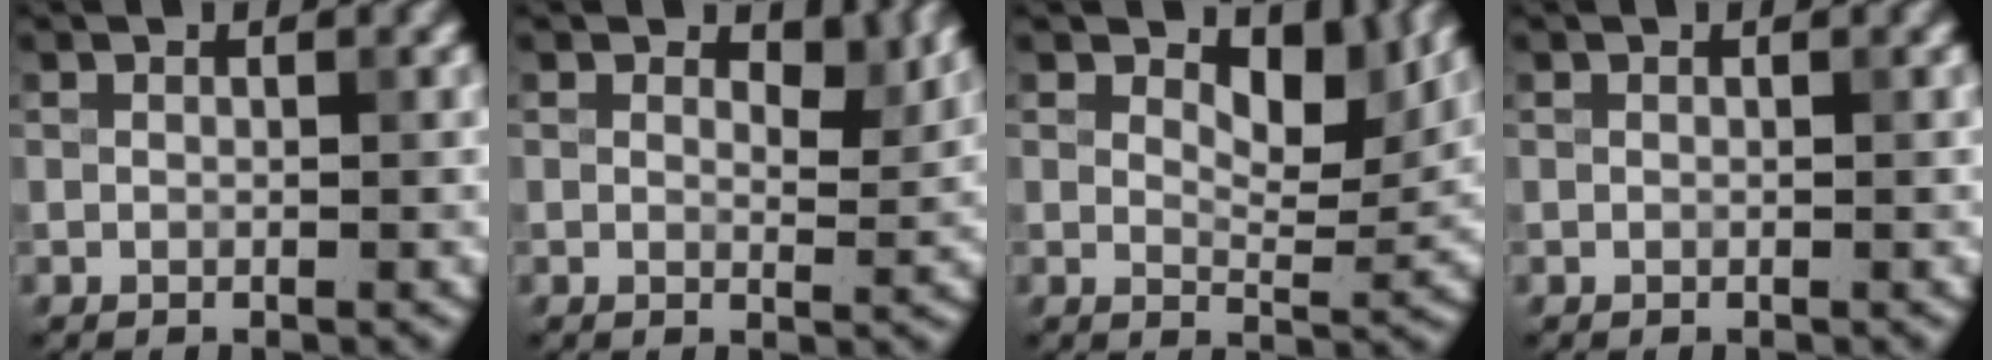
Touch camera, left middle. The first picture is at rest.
{"total": 2.2, "force": [1.5, 1.0, 1.3], "torque": [-0.018, -0.009, 0.017]}
{"total": 4.6, "force": [2.8, 2.0, 3.1], "torque": [-0.046, -0.010, 0.036]}
{"total": 0.0}